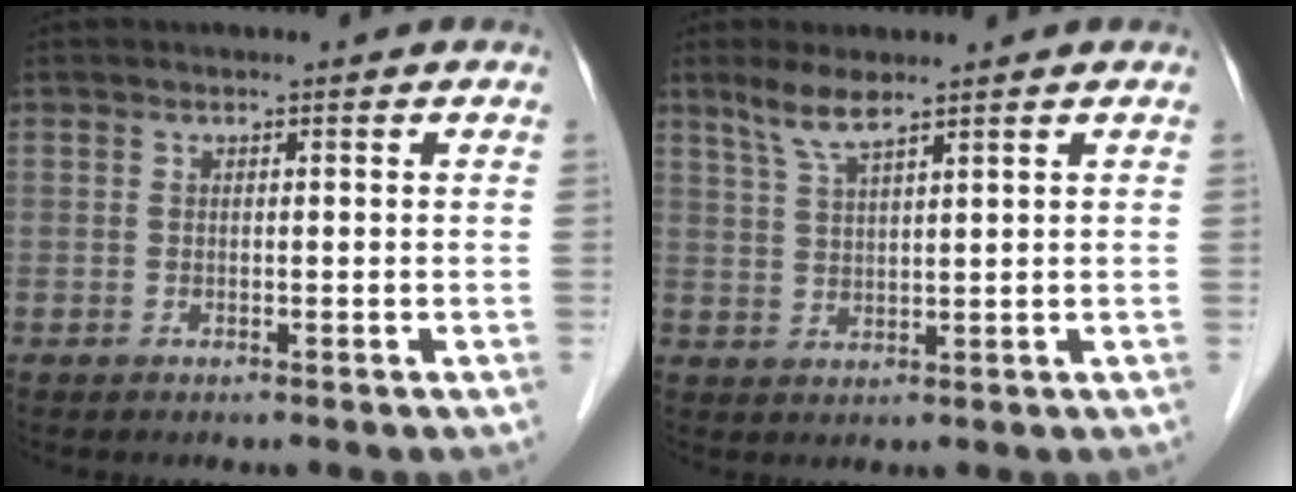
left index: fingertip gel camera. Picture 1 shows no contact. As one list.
[{"total": 4.2, "force": [3.3, 0.1, 2.7], "torque": [-0.062, 0.003, 0.069]}]